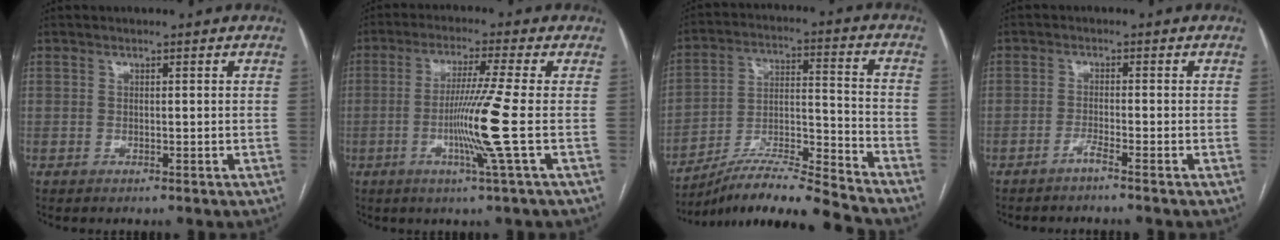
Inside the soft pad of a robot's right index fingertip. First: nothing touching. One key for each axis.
{"total": 9.0, "fx": -2.0, "fy": -2.7, "fz": 8.4, "tx": -0.160, "ty": -0.019, "tz": -0.039}
{"total": 14.1, "fx": -13.2, "fy": -1.3, "fz": 4.8, "tx": -0.079, "ty": 0.025, "tz": -0.233}
{"total": 1.8, "fx": -1.5, "fy": -0.7, "fz": 0.8, "tx": -0.017, "ty": 0.003, "tz": -0.031}